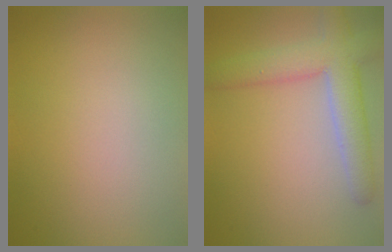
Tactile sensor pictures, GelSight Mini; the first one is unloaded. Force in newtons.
{"total": 5.6, "press": 5.6, "slide": 0.4}